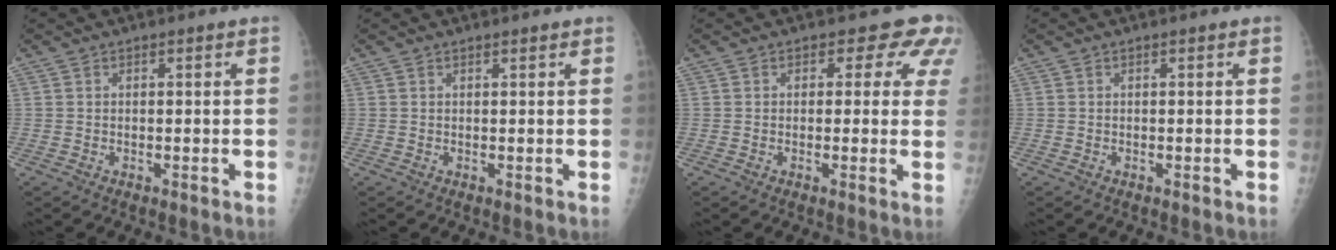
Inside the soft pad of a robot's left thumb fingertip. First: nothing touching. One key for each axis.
{"total": 0.6, "fx": 0.5, "fy": 0.1, "fz": 0.2, "tx": -0.005, "ty": -0.002, "tz": 0.009}
{"total": 5.7, "fx": 3.5, "fy": 3.7, "fz": 2.5, "tx": 0.009, "ty": -0.012, "tz": 0.019}
{"total": 0.0}